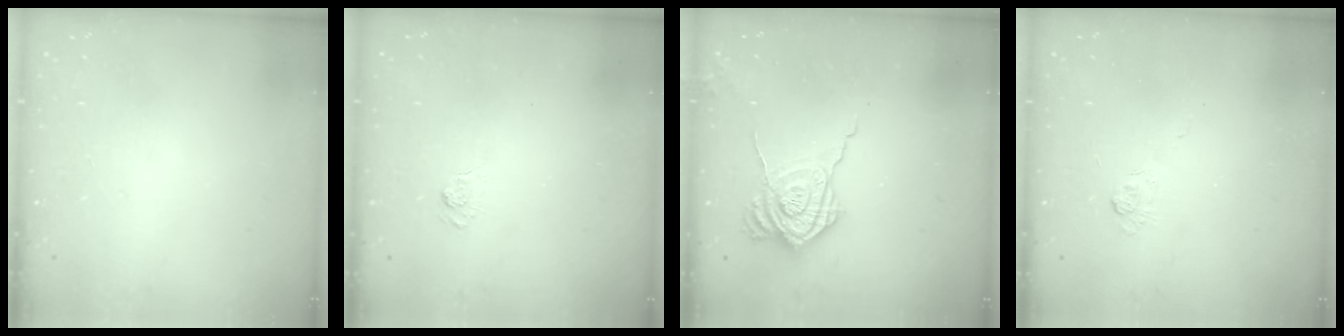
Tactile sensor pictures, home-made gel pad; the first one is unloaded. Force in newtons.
{"total": 2.7, "press": 2.3, "slide": 1.4}
{"total": 10.9, "press": 10.9, "slide": 1.0}
{"total": 2.9, "press": 2.4, "slide": 1.6}